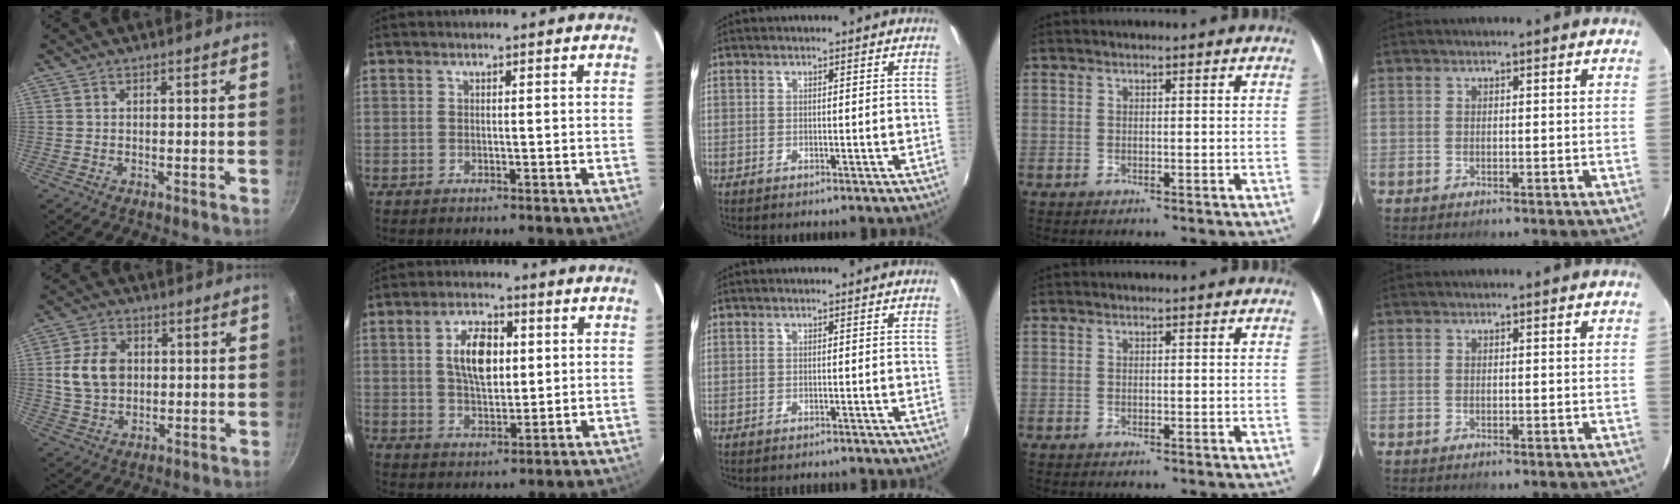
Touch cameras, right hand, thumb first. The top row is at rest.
{"thumb": {"total": 9.3, "force": [1.1, 7.0, 6.0], "torque": [-0.095, 0.005, 0.019]}, "index": {"total": 9.0, "force": [1.9, 4.8, 7.4], "torque": [-0.132, 0.014, 0.037]}, "middle": {"total": 1.6, "force": [-1.4, 0.3, 0.6], "torque": [-0.013, -0.009, -0.017]}}